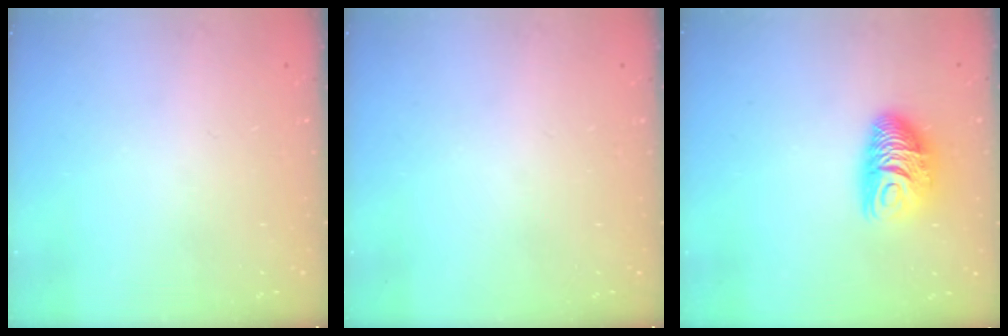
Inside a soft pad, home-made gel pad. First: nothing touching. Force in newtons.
{"total": 0.0}
{"total": 9.6, "press": 9.6, "slide": 0.4}